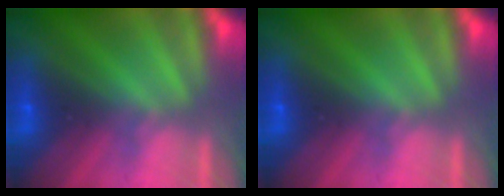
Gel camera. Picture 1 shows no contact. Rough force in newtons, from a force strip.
{"total": 0.0}